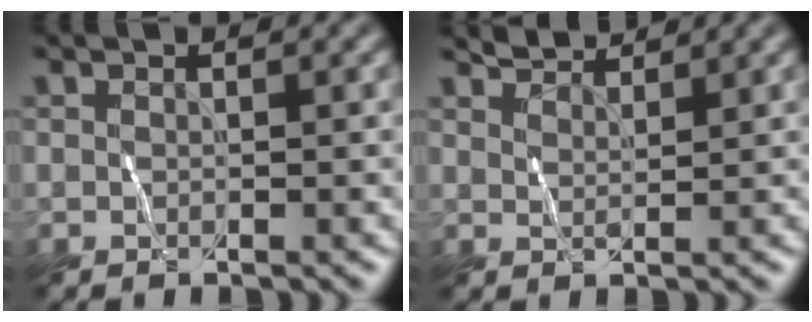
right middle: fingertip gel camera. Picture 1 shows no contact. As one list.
[{"total": 2.5, "force": [2.4, 0.0, 0.5], "torque": [-0.012, 0.009, 0.045]}]